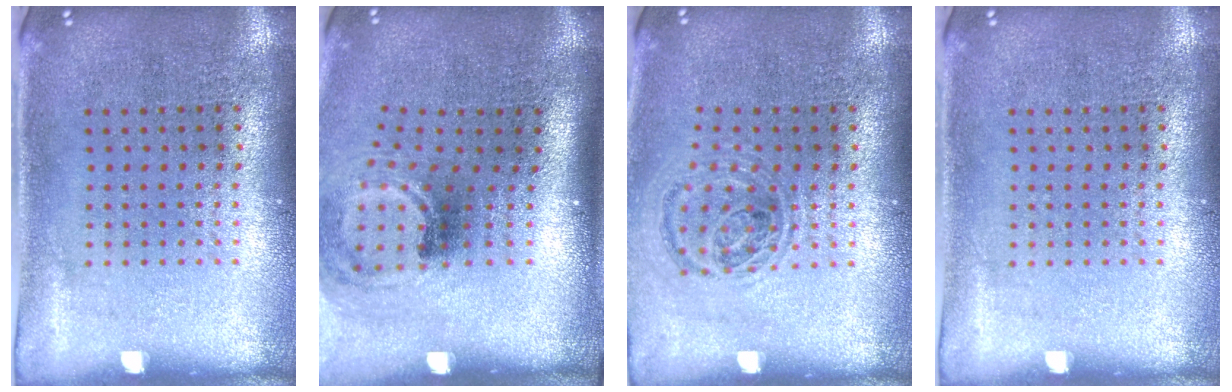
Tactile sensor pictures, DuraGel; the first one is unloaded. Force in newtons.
{"total": 2.0, "press": 1.3, "slide": 1.5}
{"total": 0.9, "press": 0.9, "slide": 0.2}
{"total": 0.0}